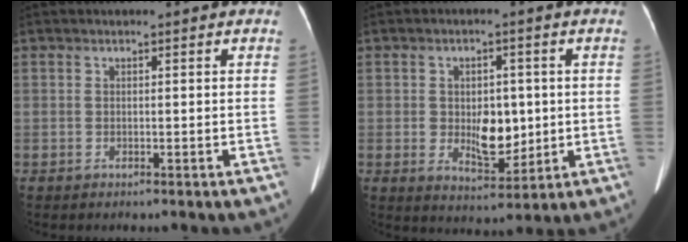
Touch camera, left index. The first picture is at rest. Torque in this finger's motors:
{"motor_torque": [0.20, -0.03, 0.14, 0.07]}